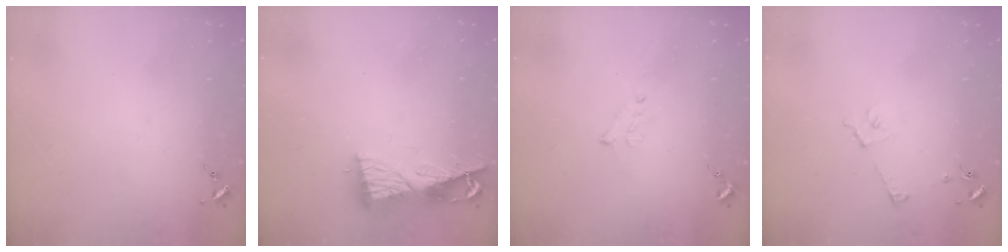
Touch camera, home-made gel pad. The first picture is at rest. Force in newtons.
{"total": 9.3, "press": 9.2, "slide": 1.0}
{"total": 7.0, "press": 6.9, "slide": 0.8}
{"total": 3.8, "press": 3.8, "slide": 0.5}